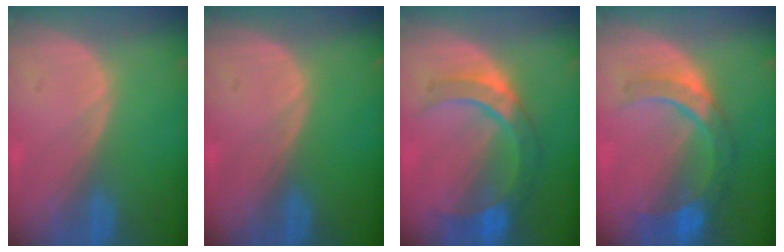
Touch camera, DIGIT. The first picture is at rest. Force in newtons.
{"total": 0.0}
{"total": 7.8, "press": 7.6, "slide": 1.6}
{"total": 9.0, "press": 7.7, "slide": 4.5}